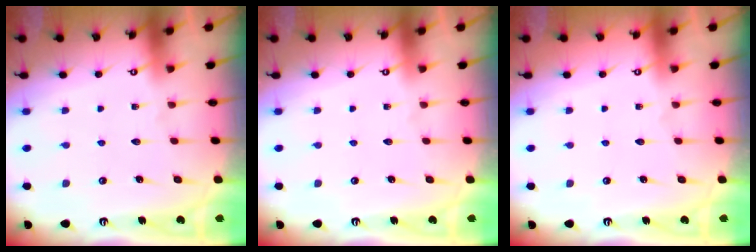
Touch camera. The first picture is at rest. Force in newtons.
{"total": 0.0}
{"total": 0.0}